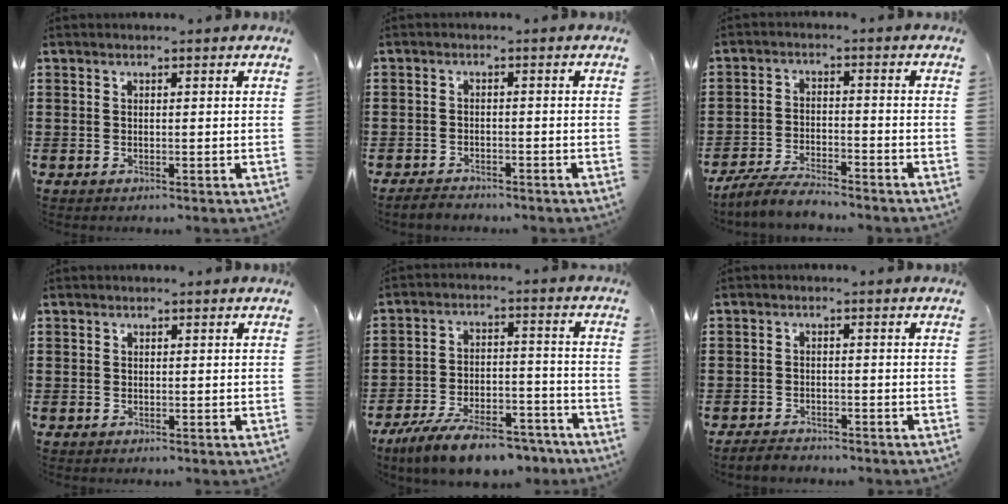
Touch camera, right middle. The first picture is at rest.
{"total": 2.2, "force": [-2.1, 0.8, -0.1], "torque": [-0.003, 0.002, -0.047]}
{"total": 4.8, "force": [-4.5, 0.7, 1.5], "torque": [-0.040, -0.002, -0.093]}
{"total": 0.7, "force": [-0.2, 0.7, 0.0], "torque": [0.000, 0.005, -0.005]}
{"total": 10.6, "force": [-9.1, 2.4, 4.9], "torque": [-0.083, 0.029, -0.172]}
{"total": 2.5, "force": [-2.4, 0.8, -0.1], "torque": [-0.003, 0.001, -0.052]}